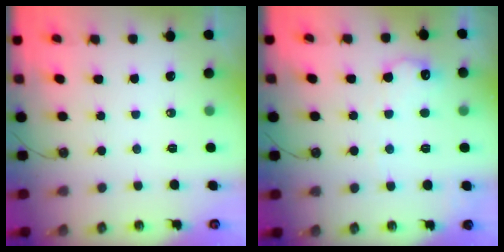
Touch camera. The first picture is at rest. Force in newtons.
{"total": 8.2, "press": 8.2, "slide": 0.6}